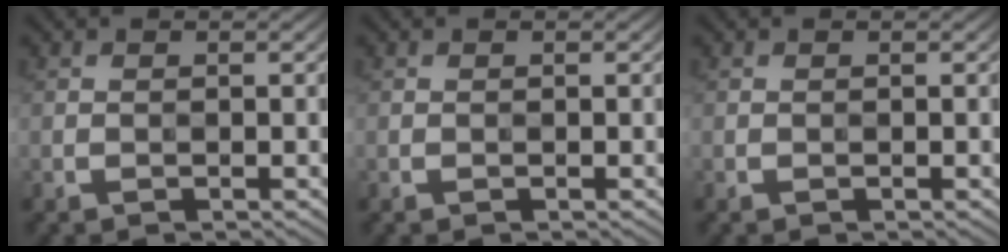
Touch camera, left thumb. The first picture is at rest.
{"total": 0.0}
{"total": 0.0}